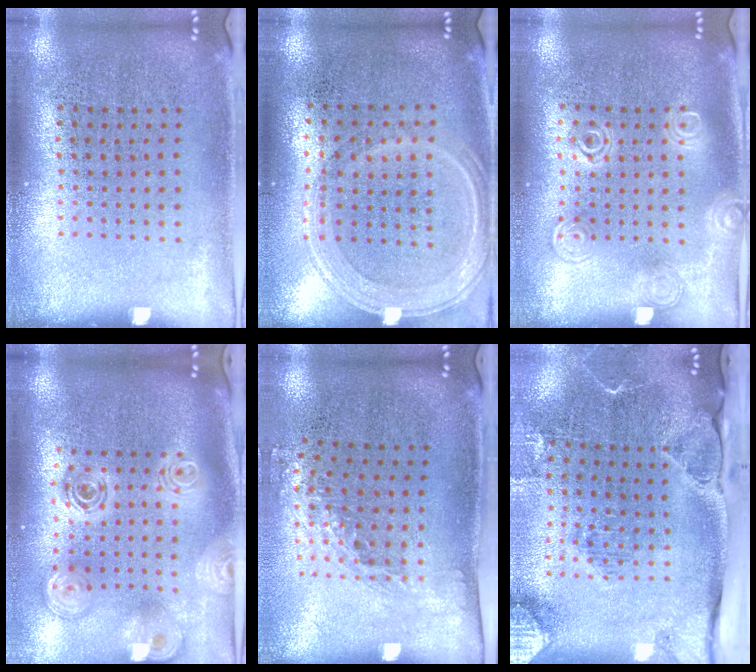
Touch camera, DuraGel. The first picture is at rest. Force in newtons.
{"total": 1.3, "press": 1.2, "slide": 0.4}
{"total": 1.2, "press": 1.2, "slide": 0.3}
{"total": 2.6, "press": 1.9, "slide": 1.8}
{"total": 1.5, "press": 1.1, "slide": 1.0}
{"total": 3.0, "press": 2.3, "slide": 1.9}